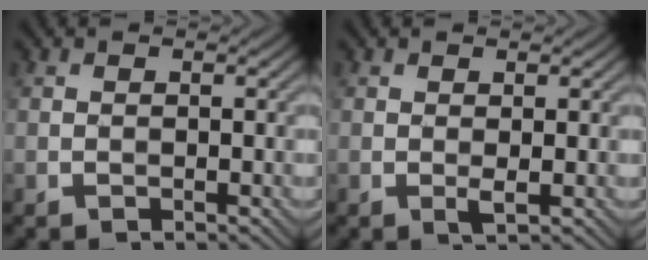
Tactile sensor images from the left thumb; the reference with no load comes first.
{"total": 1.0, "force": [0.2, 0.2, 0.9], "torque": [-0.021, -0.003, 0.005]}